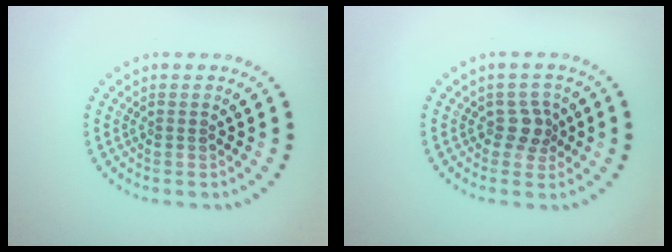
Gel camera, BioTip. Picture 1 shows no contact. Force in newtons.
{"total": 1.7, "press": 1.4, "slide": 0.9}